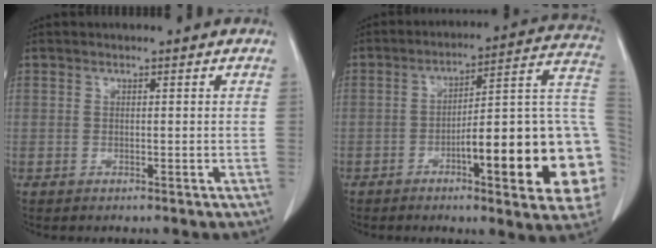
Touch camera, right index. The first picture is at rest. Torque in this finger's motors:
{"motor_torque": [2.14, 0.00, 0.78, 0.20]}